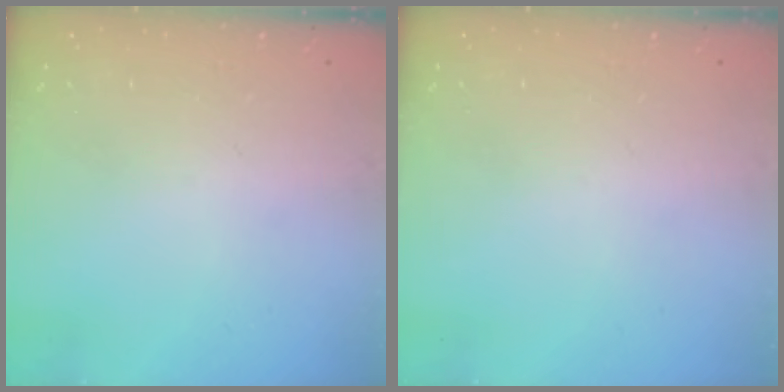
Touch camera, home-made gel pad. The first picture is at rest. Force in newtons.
{"total": 0.0}